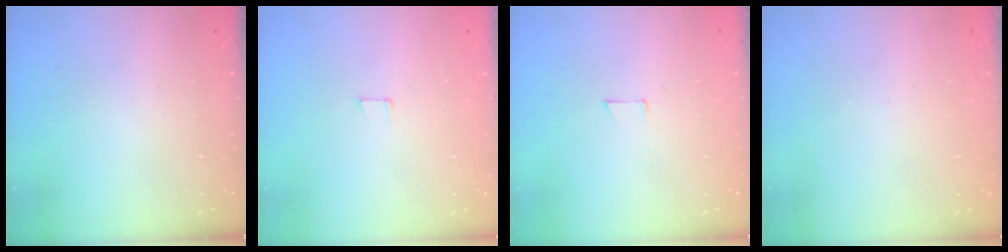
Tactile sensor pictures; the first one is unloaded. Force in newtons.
{"total": 4.3, "press": 4.3, "slide": 0.4}
{"total": 4.1, "press": 4.1, "slide": 0.3}
{"total": 2.7, "press": 2.7, "slide": 0.3}